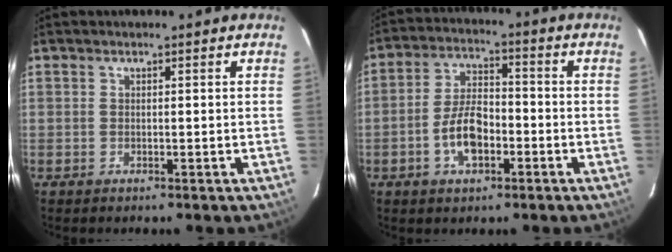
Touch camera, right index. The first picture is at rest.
{"total": 8.5, "force": [-3.2, 4.3, 6.6], "torque": [-0.134, 0.012, -0.053]}